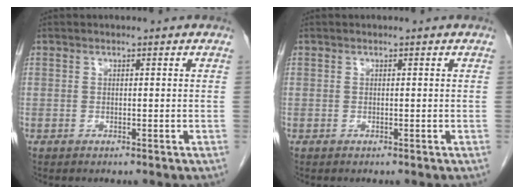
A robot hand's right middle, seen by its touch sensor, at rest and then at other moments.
{"total": 0.0}